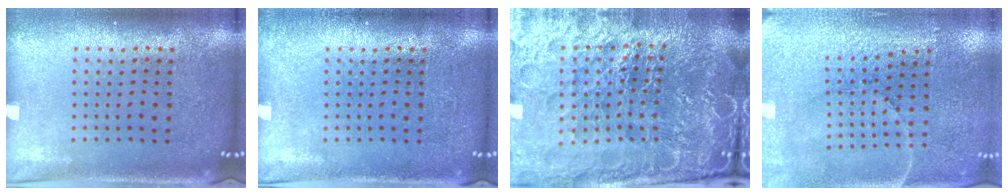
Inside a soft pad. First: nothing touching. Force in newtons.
{"total": 0.7, "press": 0.7, "slide": 0.1}
{"total": 6.8, "press": 6.1, "slide": 3.1}
{"total": 3.2, "press": 3.1, "slide": 0.4}